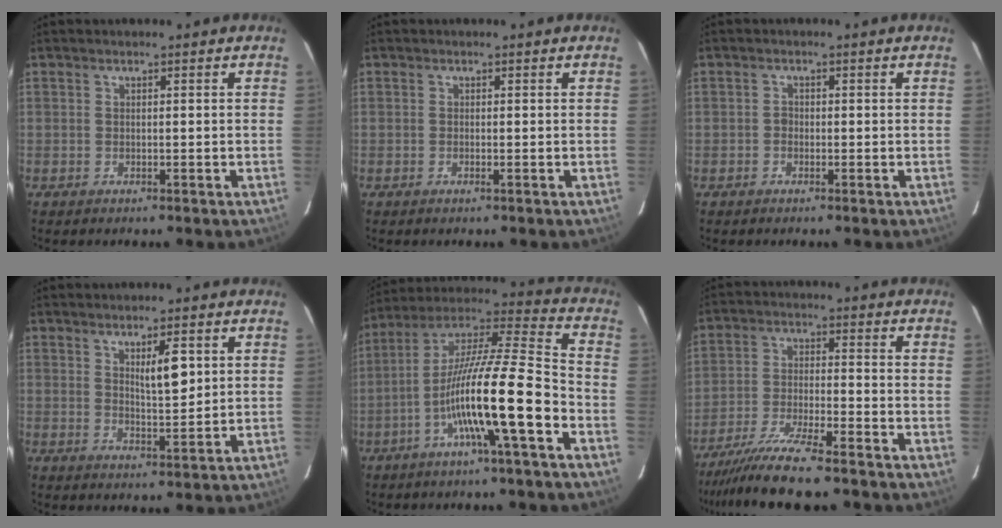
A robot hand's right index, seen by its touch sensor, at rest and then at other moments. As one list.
[{"total": 0.0}, {"total": 0.9, "force": [-0.3, 0.7, 0.4], "torque": [-0.006, 0.004, -0.006]}, {"total": 4.6, "force": [1.7, 1.0, 4.2], "torque": [-0.071, -0.004, 0.032]}, {"total": 16.6, "force": [-6.1, 0.2, 15.4], "torque": [-0.281, 0.008, -0.111]}, {"total": 10.7, "force": [-9.1, -0.1, 5.7], "torque": [-0.097, -0.024, -0.156]}]